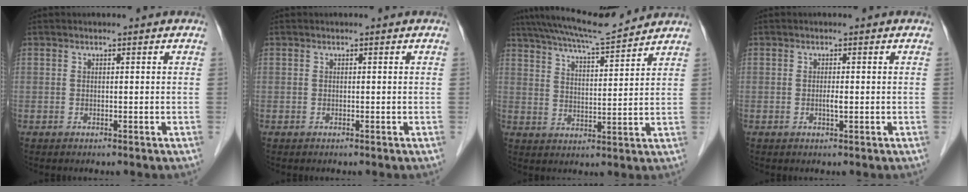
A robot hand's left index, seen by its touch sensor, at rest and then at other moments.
{"total": 0.0}
{"total": 11.3, "force": [10.5, -0.1, 4.0], "torque": [-0.078, 0.016, 0.170]}
{"total": 1.0, "force": [-0.2, 0.1, 1.0], "torque": [-0.021, -0.002, -0.003]}